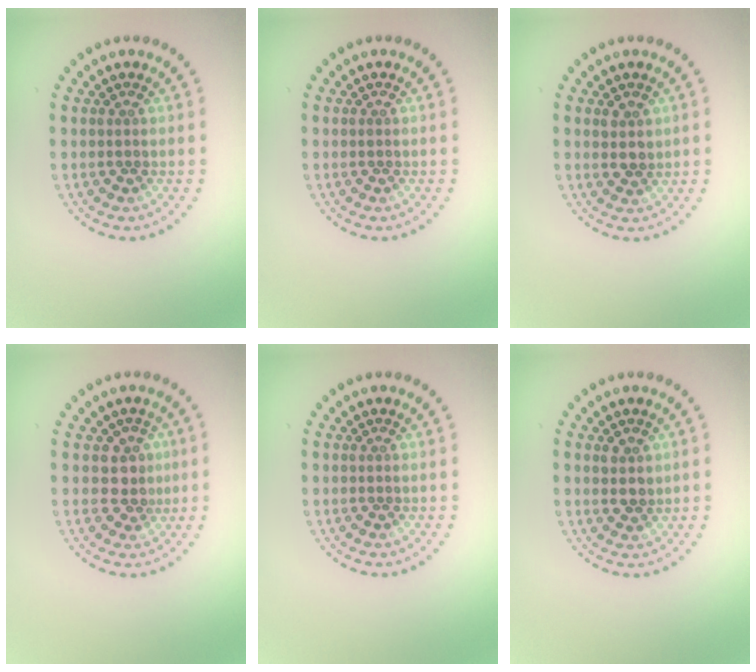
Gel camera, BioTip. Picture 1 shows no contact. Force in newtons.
{"total": 0.0}
{"total": 1.7, "press": 1.5, "slide": 0.9}
{"total": 2.3, "press": 2.0, "slide": 1.3}
{"total": 0.0}
{"total": 1.7, "press": 1.5, "slide": 0.9}